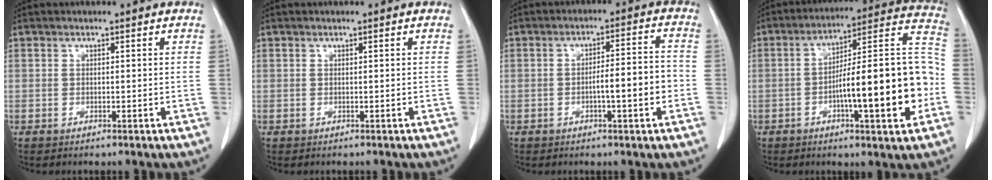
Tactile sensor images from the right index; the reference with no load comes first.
{"total": 0.0}
{"total": 6.5, "force": [-1.8, 0.6, 6.2], "torque": [-0.095, 0.014, -0.023]}
{"total": 19.4, "force": [-4.7, 2.3, 18.6], "torque": [-0.250, 0.025, -0.066]}